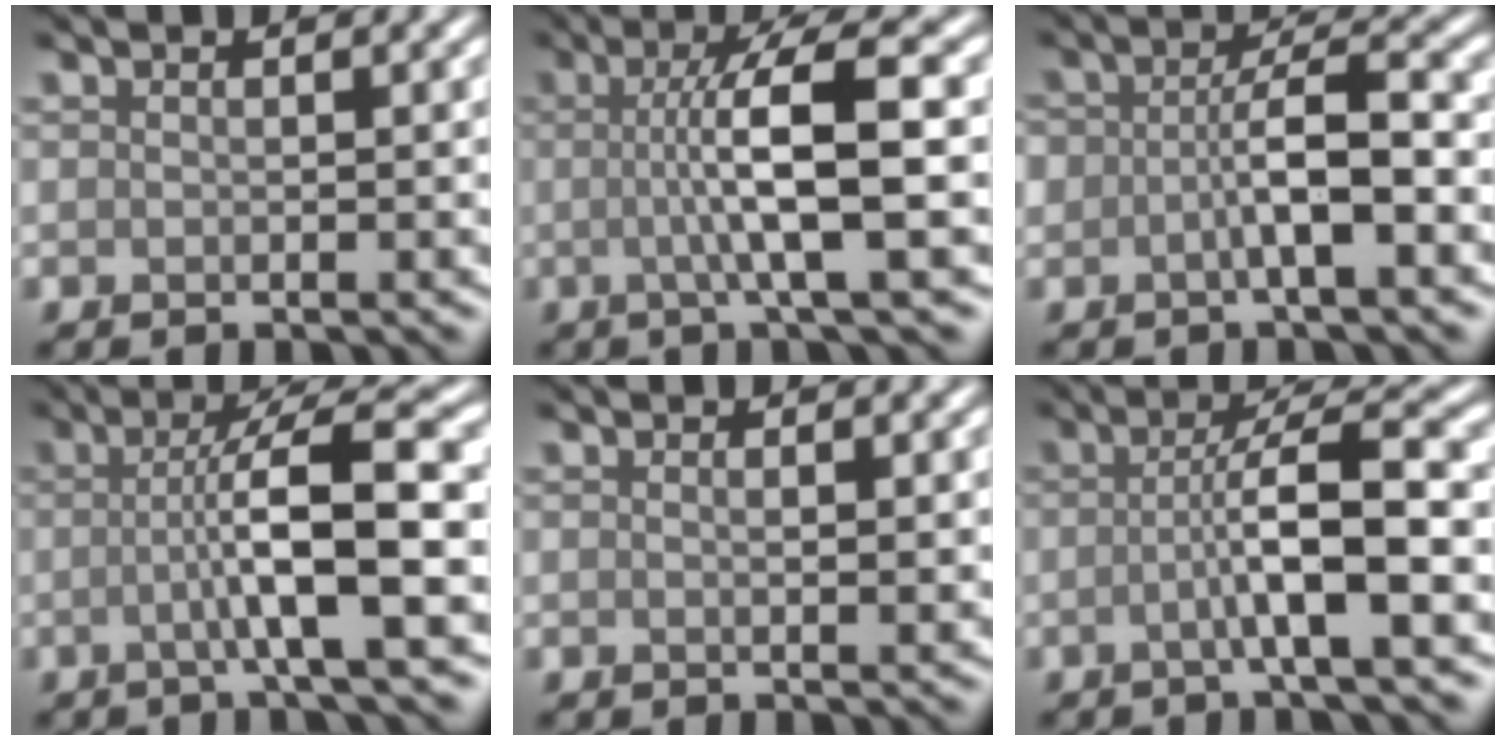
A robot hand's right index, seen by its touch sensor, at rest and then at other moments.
{"total": 7.3, "force": [-0.1, 1.3, 7.2], "torque": [-0.114, 0.007, -0.005]}
{"total": 3.9, "force": [-1.3, 1.4, 3.5], "torque": [-0.059, 0.011, -0.029]}
{"total": 7.1, "force": [-0.8, 1.0, 7.0], "torque": [-0.110, 0.014, -0.022]}
{"total": 1.1, "force": [0.2, 0.2, 1.0], "torque": [-0.016, -0.001, 0.003]}
{"total": 5.8, "force": [-1.1, 0.7, 5.6], "torque": [-0.089, 0.018, -0.032]}